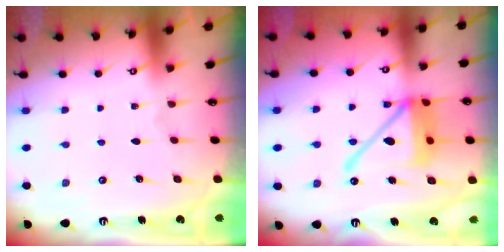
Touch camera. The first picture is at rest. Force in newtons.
{"total": 16.8, "press": 16.7, "slide": 1.9}